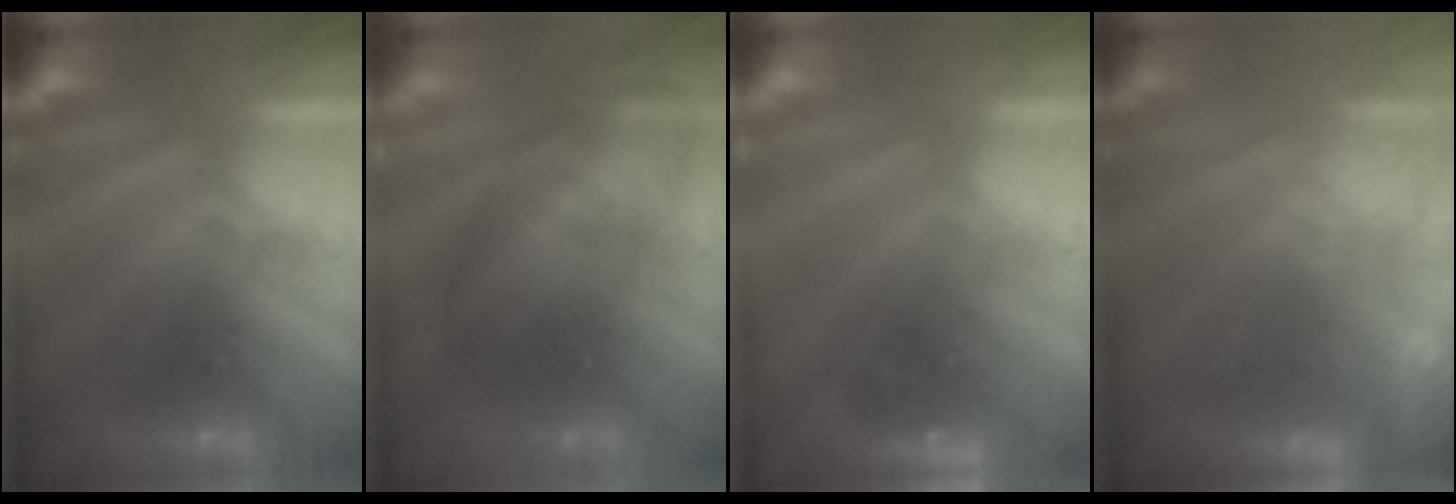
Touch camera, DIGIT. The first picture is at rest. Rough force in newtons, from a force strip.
{"total": 5.7}
{"total": 4.5}
{"total": 5.0}